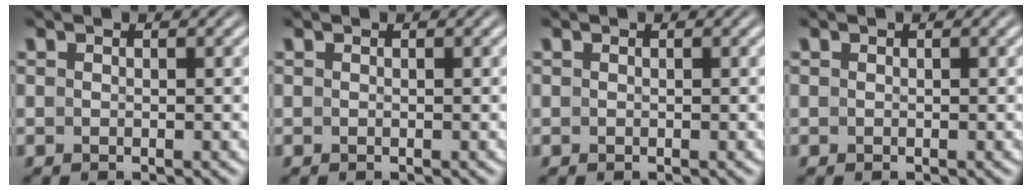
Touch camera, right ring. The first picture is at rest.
{"total": 0.0}
{"total": 0.0}
{"total": 0.0}